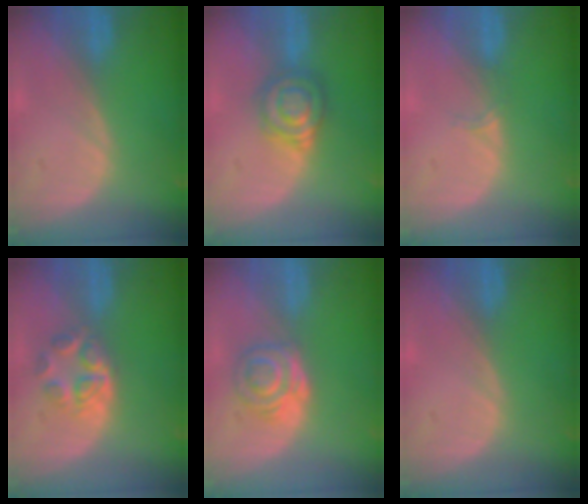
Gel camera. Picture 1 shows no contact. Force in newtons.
{"total": 6.3, "press": 6.3, "slide": 0.0}
{"total": 1.3, "press": 1.0, "slide": 0.9}
{"total": 5.0, "press": 4.8, "slide": 1.6}
{"total": 6.2, "press": 5.2, "slide": 3.3}
{"total": 0.0}